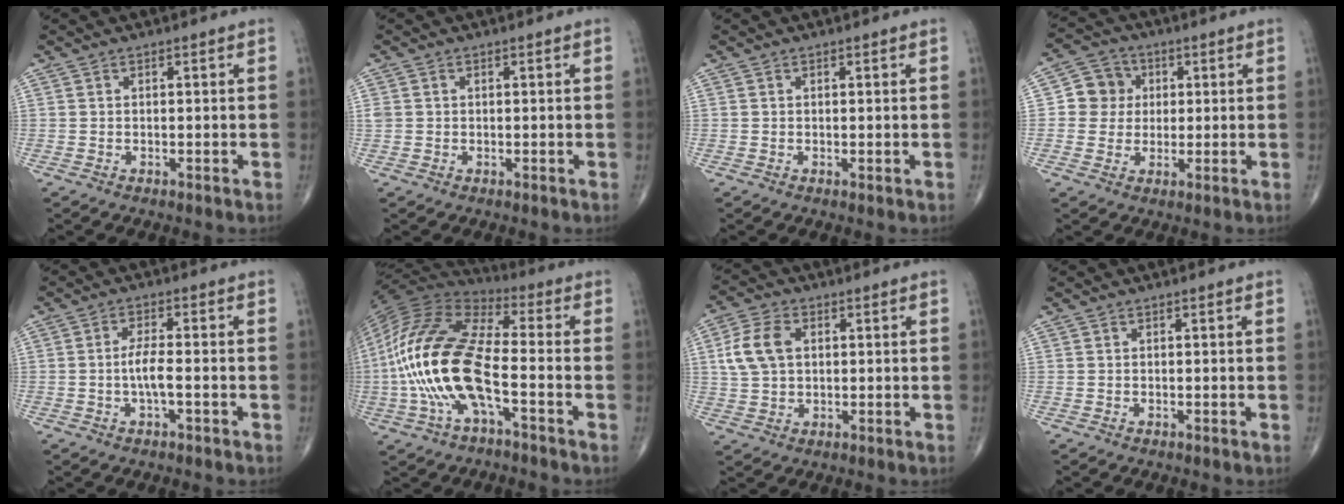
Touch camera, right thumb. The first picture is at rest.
{"total": 1.7, "force": [0.2, 1.5, 0.7], "torque": [-0.017, 0.007, 0.009]}
{"total": 0.0}
{"total": 7.0, "force": [0.9, 6.7, 1.9], "torque": [0.006, 0.007, 0.005]}
{"total": 3.9, "force": [-0.9, 1.0, 3.7], "torque": [-0.080, 0.009, -0.019]}
{"total": 20.5, "force": [-4.5, 7.8, 18.5], "torque": [-0.397, 0.029, -0.087]}
{"total": 8.2, "force": [1.7, 5.6, 5.8], "torque": [-0.115, 0.008, 0.033]}
{"total": 0.0}